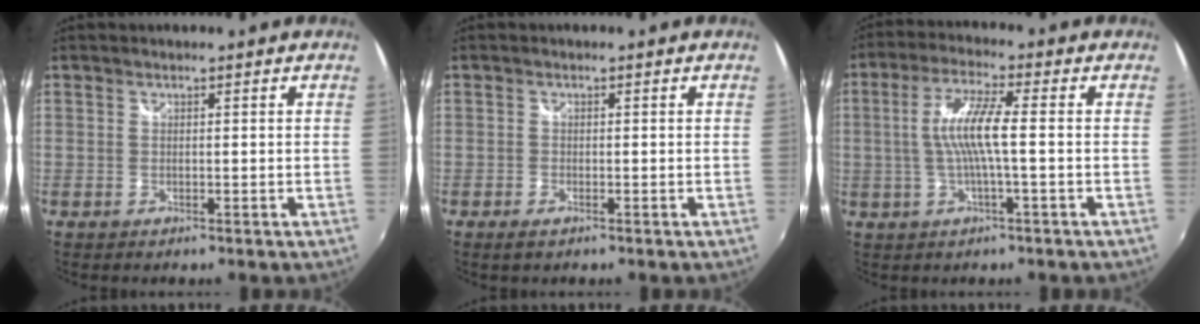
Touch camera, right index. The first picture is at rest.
{"total": 1.3, "force": [-0.9, 0.6, 0.8], "torque": [-0.016, -0.004, -0.015]}
{"total": 8.1, "force": [-0.4, 0.4, 8.0], "torque": [-0.162, 0.002, -0.005]}